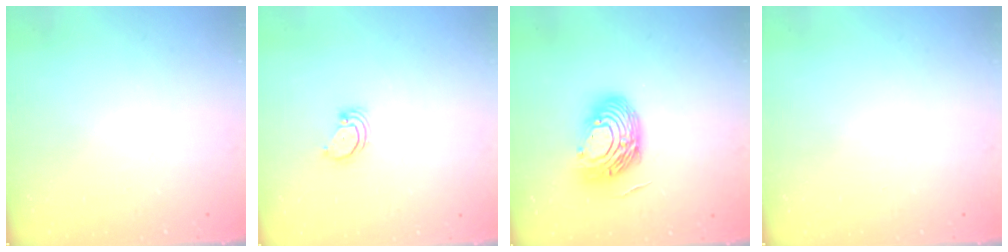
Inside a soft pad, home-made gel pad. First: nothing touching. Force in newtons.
{"total": 2.2, "press": 2.2, "slide": 0.3}
{"total": 13.3, "press": 13.1, "slide": 2.1}
{"total": 0.0}